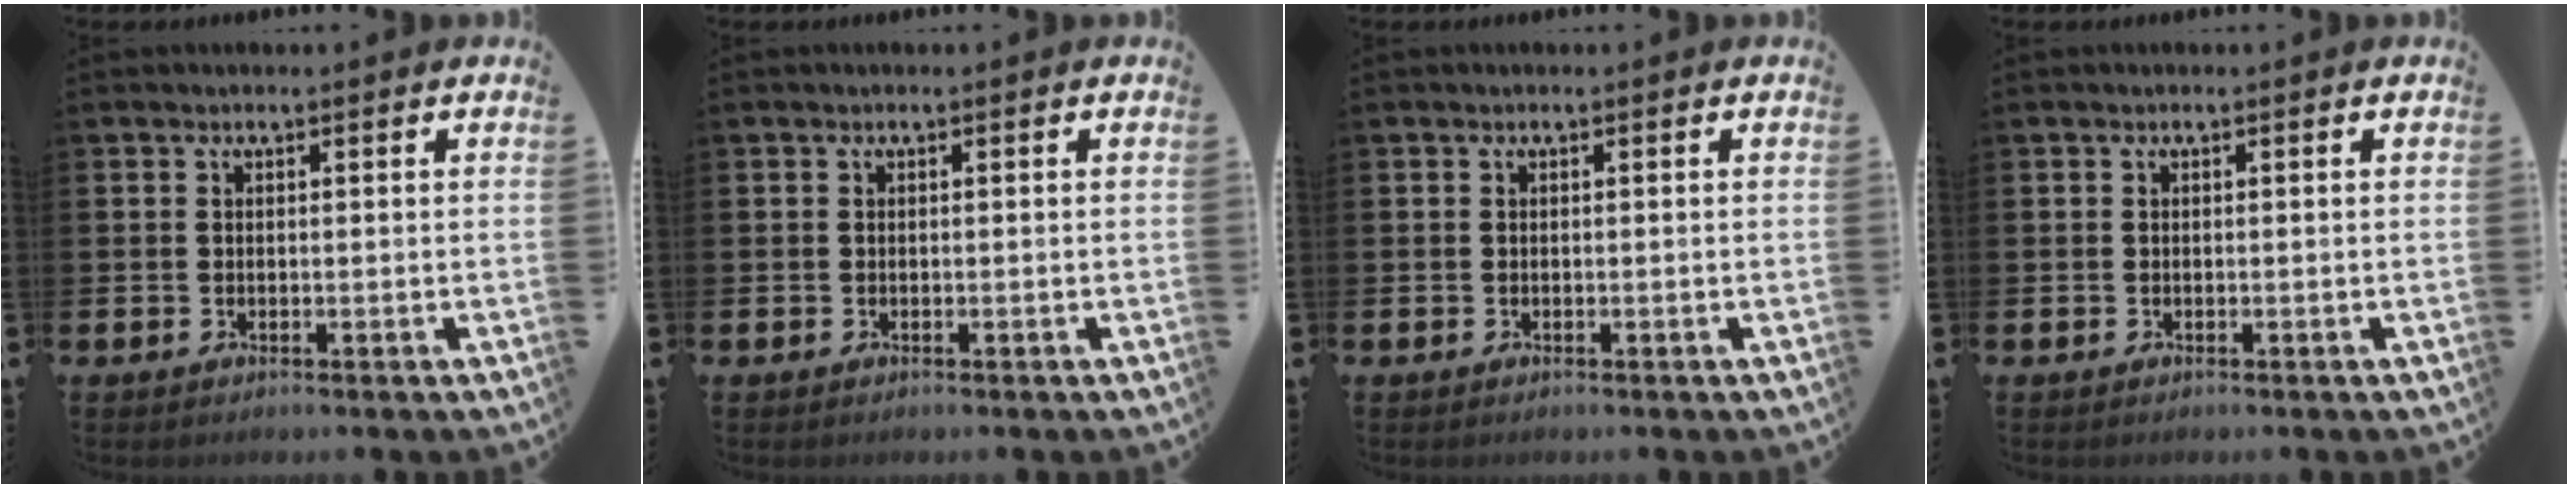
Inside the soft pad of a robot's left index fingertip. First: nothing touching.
{"total": 0.0}
{"total": 0.0}
{"total": 0.0}